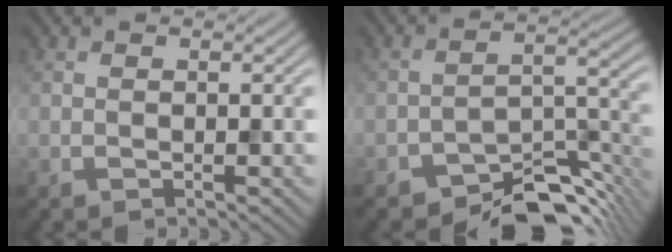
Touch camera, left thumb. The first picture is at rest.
{"total": 8.9, "force": [-7.1, 3.3, 4.2], "torque": [-0.043, 0.000, -0.127]}